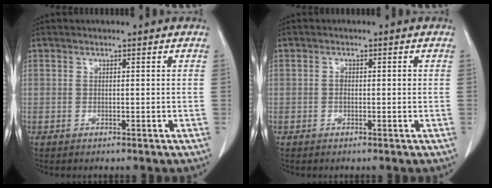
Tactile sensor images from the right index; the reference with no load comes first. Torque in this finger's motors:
{"motor_torque": [0.28, 0.02, 0.02, 0.03]}